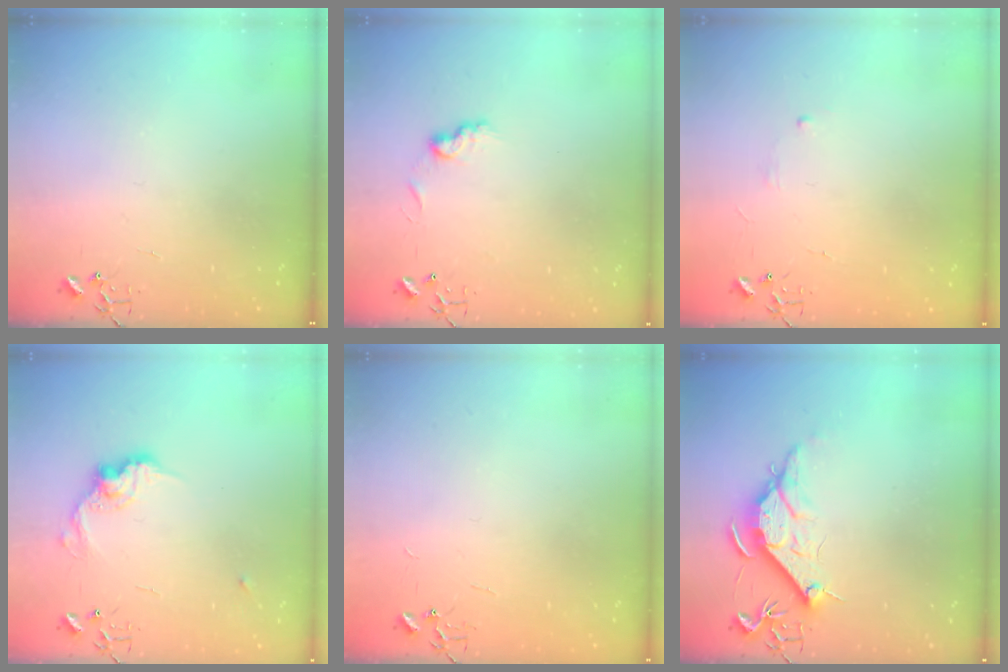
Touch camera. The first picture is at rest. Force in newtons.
{"total": 7.6, "press": 7.6, "slide": 0.7}
{"total": 2.9, "press": 2.8, "slide": 0.5}
{"total": 11.8, "press": 11.8, "slide": 0.6}
{"total": 1.8, "press": 1.8, "slide": 0.2}
{"total": 12.2, "press": 12.2, "slide": 1.1}